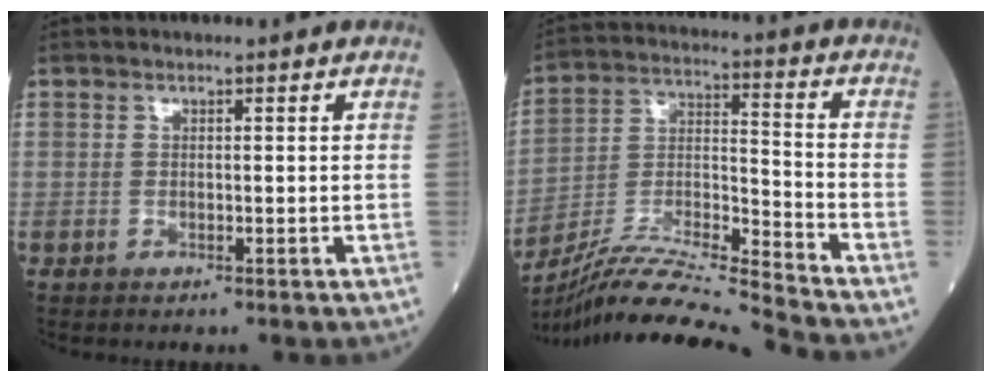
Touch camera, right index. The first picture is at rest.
{"total": 15.2, "force": [-14.3, -2.9, 4.3], "torque": [-0.085, 0.007, -0.263]}